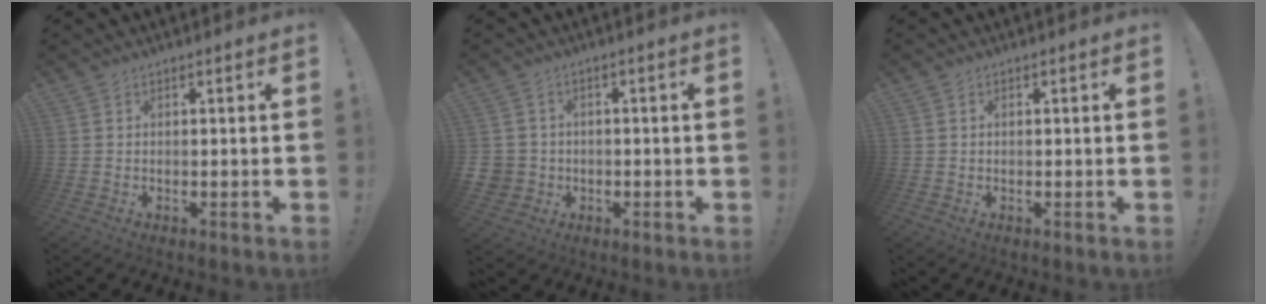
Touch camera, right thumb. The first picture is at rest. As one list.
[{"total": 5.3, "force": [-0.8, 5.1, 1.4], "torque": [-0.028, 0.009, -0.014]}, {"total": 0.7, "force": [-0.3, 0.5, 0.3], "torque": [-0.007, 0.002, -0.006]}]